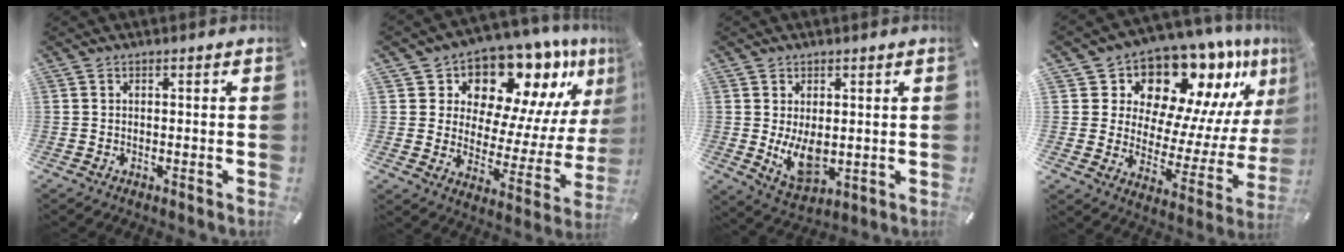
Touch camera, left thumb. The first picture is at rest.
{"total": 13.0, "force": [10.6, 6.8, 3.3], "torque": [-0.049, -0.113, 0.179]}
{"total": 8.7, "force": [0.3, 5.4, 6.8], "torque": [-0.125, -0.014, 0.008]}
{"total": 14.4, "force": [12.5, 6.3, 3.3], "torque": [-0.045, -0.136, 0.207]}